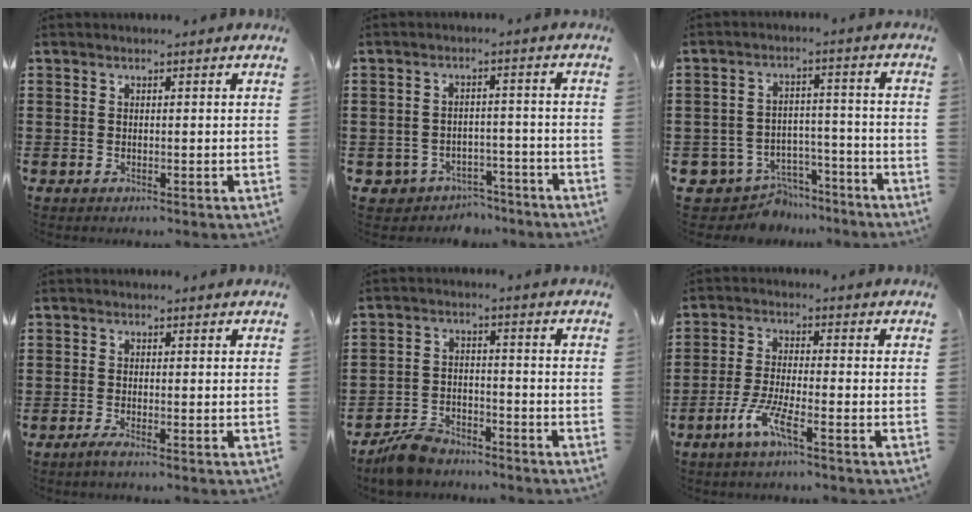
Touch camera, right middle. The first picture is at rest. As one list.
[{"total": 3.6, "force": [-3.4, 1.3, 0.0], "torque": [-0.016, 0.001, -0.077]}, {"total": 6.6, "force": [-5.7, 3.0, 1.1], "torque": [-0.031, 0.022, -0.116]}, {"total": 1.1, "force": [-0.8, 0.1, 0.8], "torque": [-0.014, -0.003, -0.015]}, {"total": 5.5, "force": [-5.2, 1.5, 1.0], "torque": [-0.031, 0.012, -0.106]}, {"total": 5.8, "force": [-3.7, 0.8, 4.4], "torque": [-0.097, -0.007, -0.072]}]